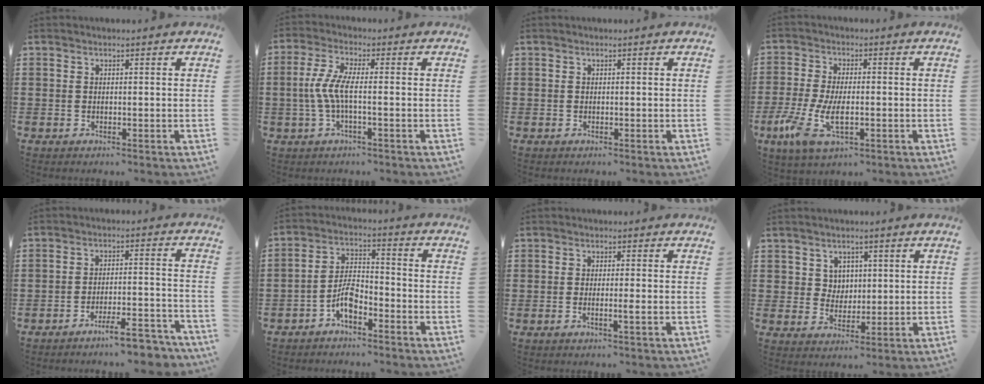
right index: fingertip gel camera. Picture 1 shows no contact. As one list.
[{"total": 5.5, "force": [-0.9, 1.1, 5.3], "torque": [-0.131, -0.012, -0.028]}, {"total": 0.0}, {"total": 8.7, "force": [-2.6, 3.6, 7.5], "torque": [-0.178, -0.019, -0.048]}, {"total": 6.5, "force": [-5.7, 0.2, 3.1], "torque": [-0.046, -0.004, -0.101]}, {"total": 5.3, "force": [-3.4, 2.0, 3.5], "torque": [-0.081, 0.005, -0.068]}, {"total": 1.7, "force": [-0.6, -0.2, 1.6], "torque": [-0.026, -0.005, -0.011]}, {"total": 3.5, "force": [1.6, 3.1, 0.7], "torque": [-0.029, 0.013, 0.029]}]